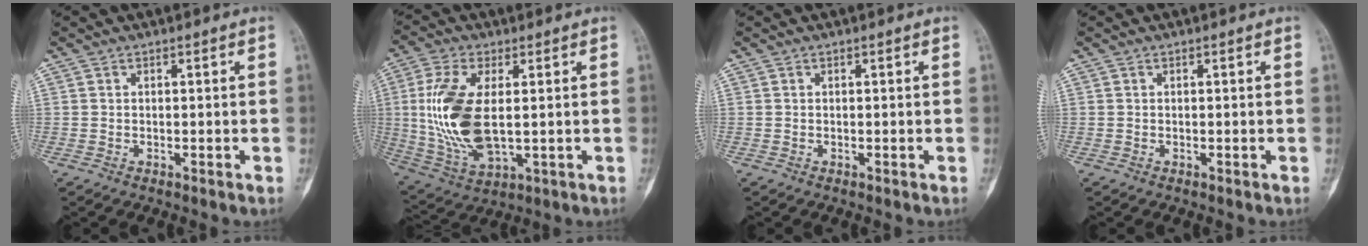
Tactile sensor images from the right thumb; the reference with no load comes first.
{"total": 15.8, "force": [0.9, 7.7, 13.8], "torque": [-0.291, -0.013, 0.029]}
{"total": 0.0}
{"total": 0.0}